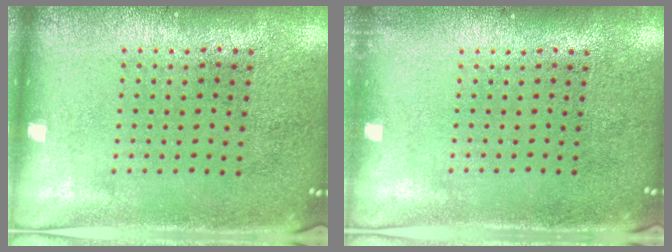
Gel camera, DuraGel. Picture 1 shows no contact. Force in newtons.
{"total": 0.7, "press": 0.7, "slide": 0.1}